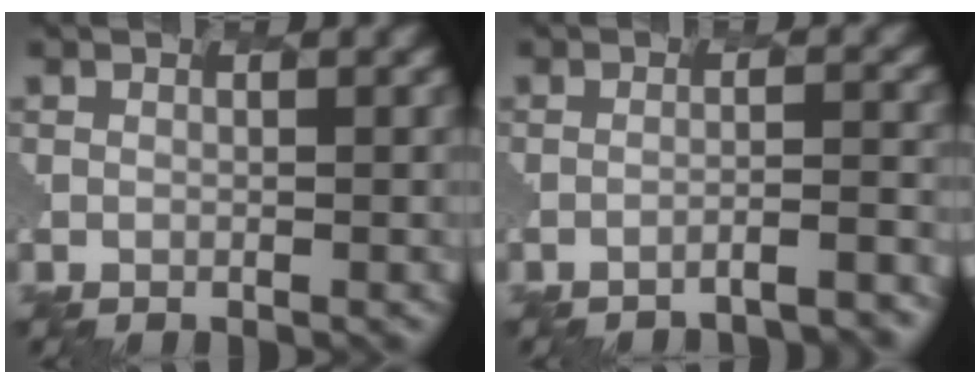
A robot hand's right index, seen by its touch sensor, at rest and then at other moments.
{"total": 3.3, "force": [-3.0, 0.2, 1.5], "torque": [-0.026, 0.007, -0.043]}